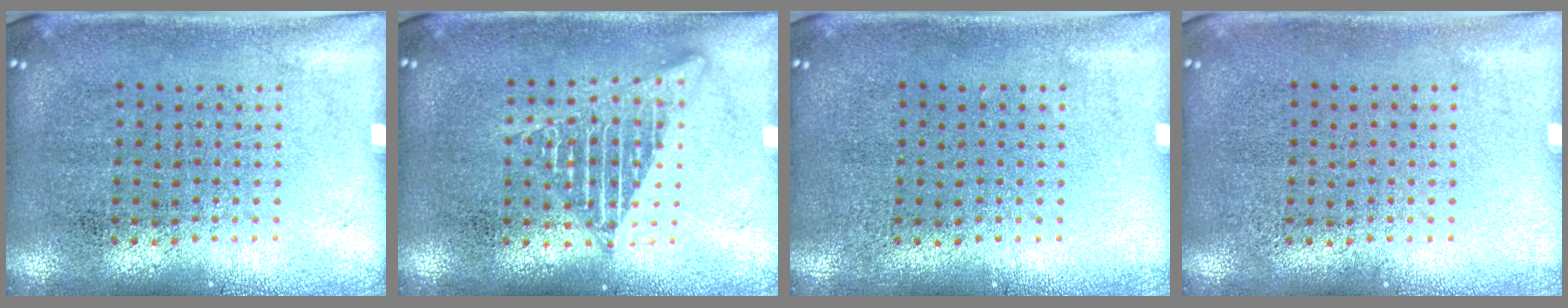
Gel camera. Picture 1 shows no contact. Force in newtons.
{"total": 2.8, "press": 2.8, "slide": 0.3}
{"total": 0.0}
{"total": 0.0}